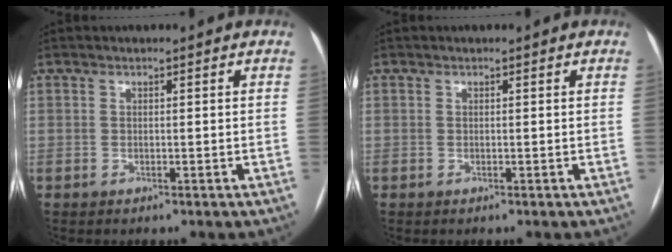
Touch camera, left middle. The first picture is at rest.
{"total": 0.0}